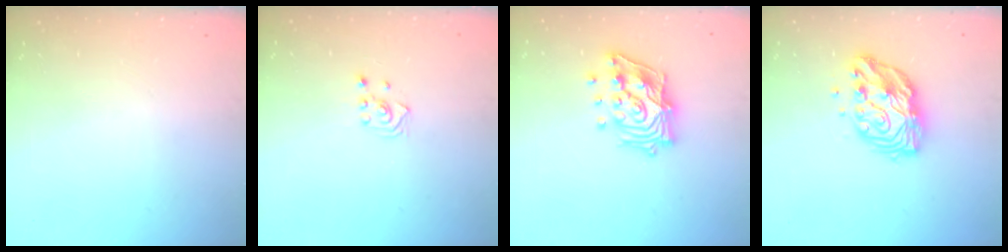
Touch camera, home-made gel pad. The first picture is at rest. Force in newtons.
{"total": 2.6, "press": 2.4, "slide": 0.9}
{"total": 16.3, "press": 16.1, "slide": 2.3}
{"total": 12.8, "press": 12.8, "slide": 1.1}